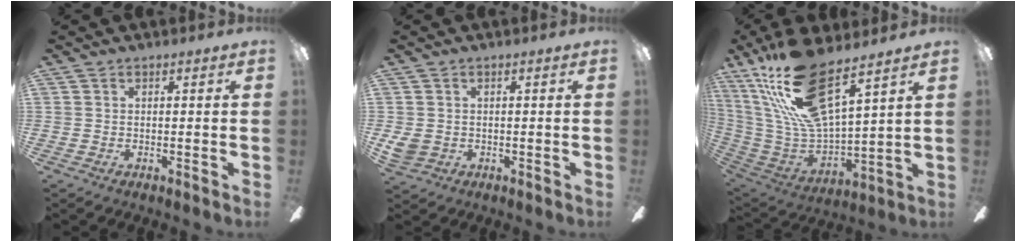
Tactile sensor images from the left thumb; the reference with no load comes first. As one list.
[{"total": 3.2, "force": [0.1, 2.6, 1.8], "torque": [-0.045, 0.000, 0.000]}, {"total": 21.7, "force": [13.4, 7.2, 15.5], "torque": [-0.331, -0.071, 0.233]}]